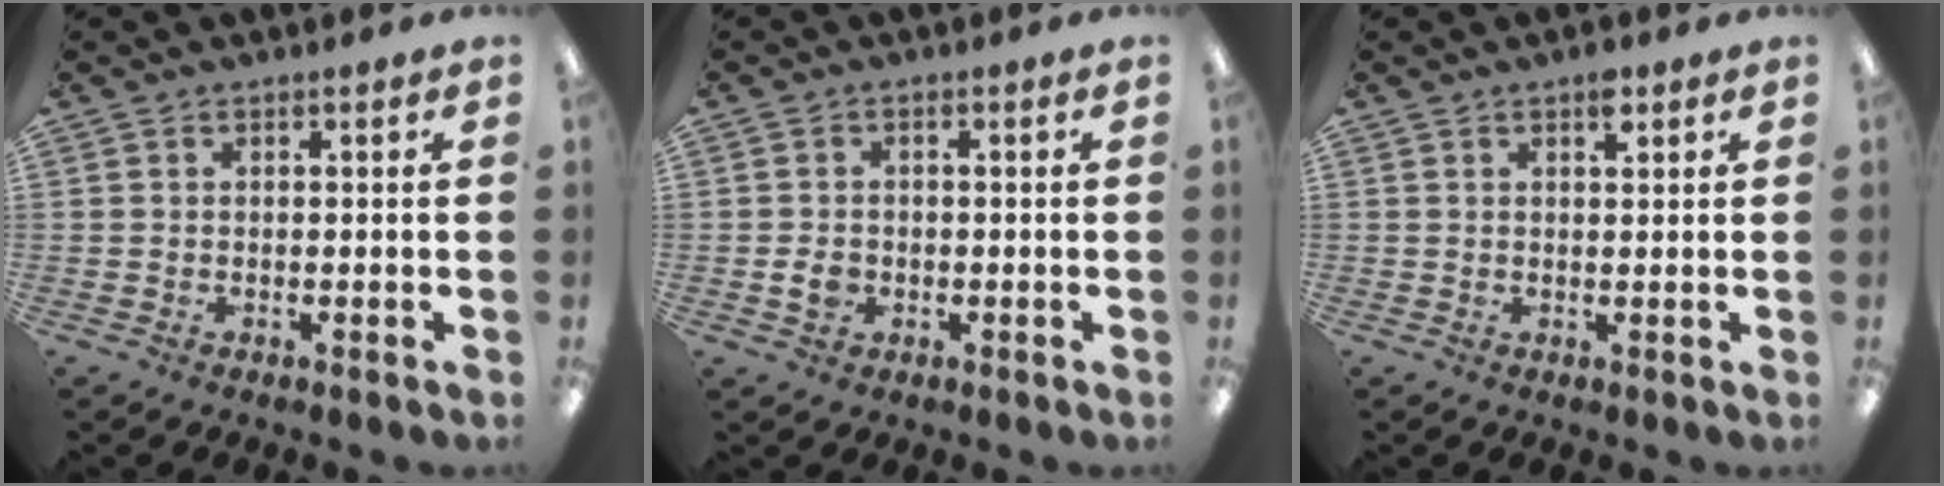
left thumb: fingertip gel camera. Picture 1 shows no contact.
{"total": 3.1, "force": [-0.6, 2.5, 1.8], "torque": [-0.030, 0.006, -0.010]}
{"total": 3.0, "force": [1.9, 1.2, 2.0], "torque": [-0.020, -0.008, 0.028]}